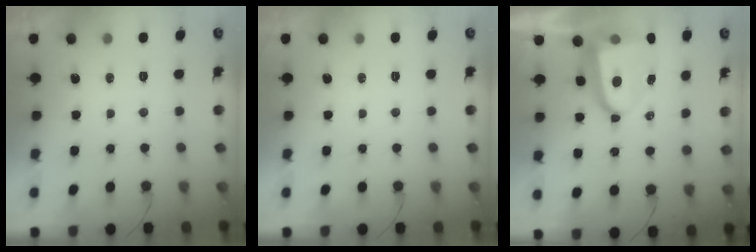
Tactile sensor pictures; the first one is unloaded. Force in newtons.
{"total": 0.0}
{"total": 8.4, "press": 8.3, "slide": 1.1}